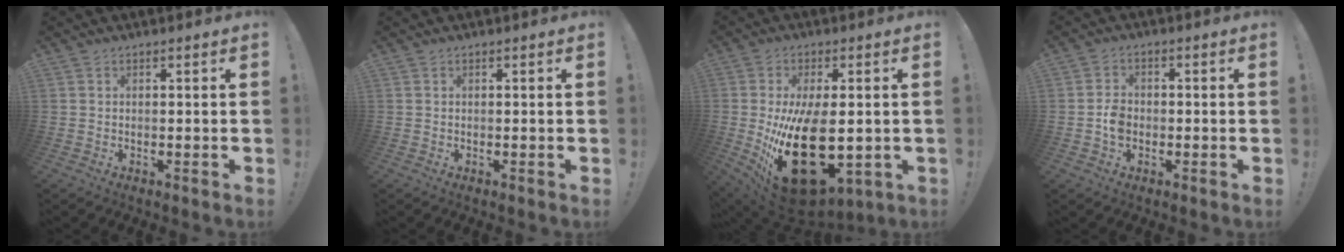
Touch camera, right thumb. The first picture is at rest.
{"total": 0.0}
{"total": 25.9, "force": [-2.8, 13.7, 21.8], "torque": [-0.389, -0.014, -0.019]}
{"total": 4.2, "force": [-1.4, 3.1, 2.4], "torque": [-0.033, 0.004, -0.026]}